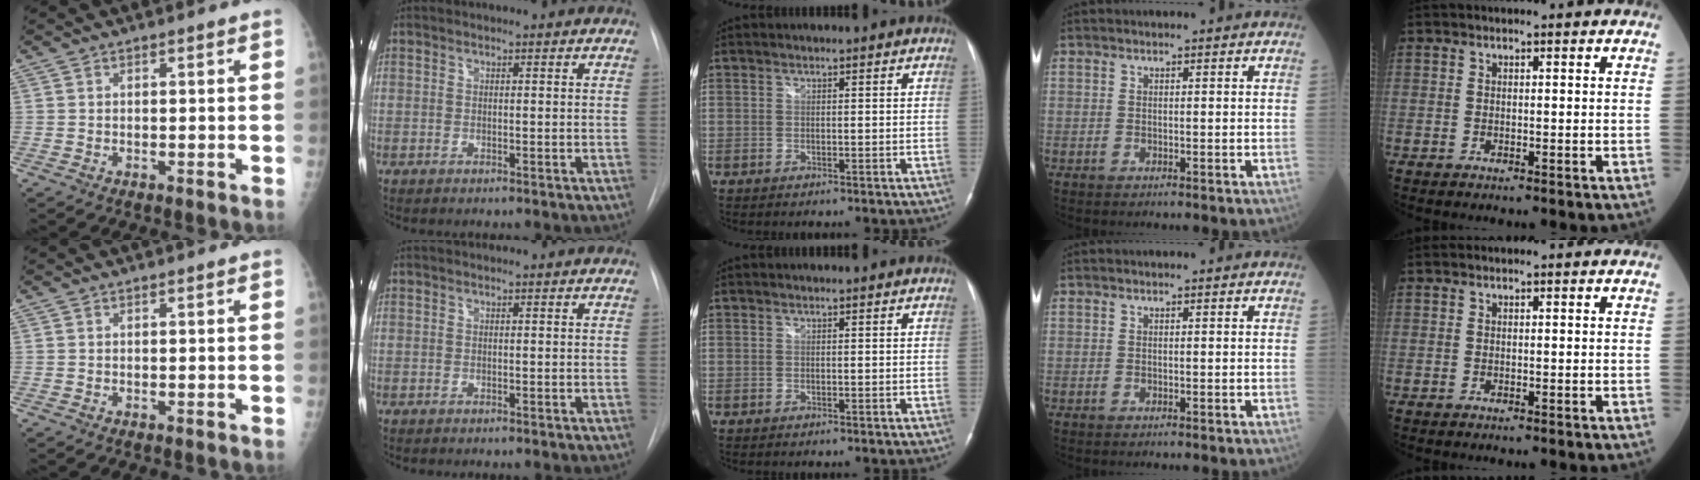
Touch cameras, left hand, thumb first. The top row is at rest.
{}